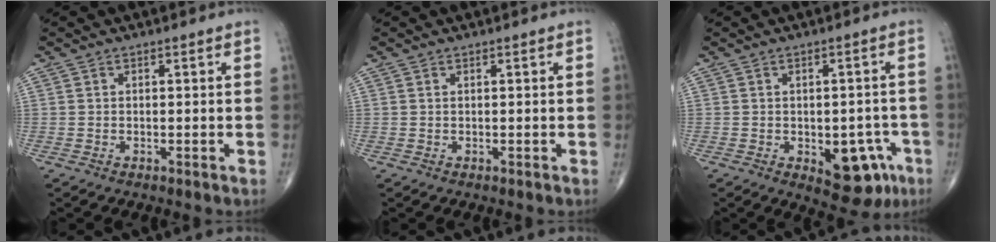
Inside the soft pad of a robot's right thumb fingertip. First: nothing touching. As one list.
[{"total": 0.0}, {"total": 10.4, "force": [-3.9, 5.8, 7.7], "torque": [-0.059, 0.020, -0.038]}]